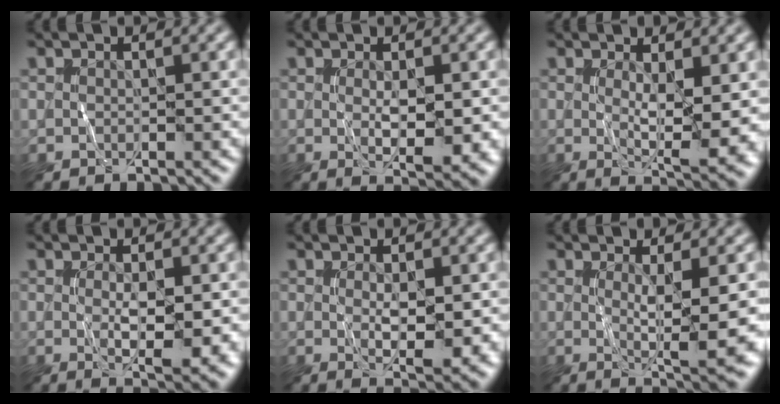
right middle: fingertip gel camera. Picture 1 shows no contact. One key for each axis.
{"total": 3.5, "fx": -0.1, "fy": 0.9, "fz": 3.4, "tx": -0.060, "ty": -0.009, "tz": 0.004}
{"total": 5.4, "fx": 0.2, "fy": 1.2, "fz": 5.2, "tx": -0.089, "ty": -0.017, "tz": 0.010}
{"total": 4.1, "fx": -0.3, "fy": 1.0, "fz": 4.0, "tx": -0.069, "ty": -0.010, "tz": 0.001}
{"total": 3.5, "fx": 0.1, "fy": 1.0, "fz": 3.4, "tx": -0.061, "ty": -0.009, "tz": 0.007}
{"total": 5.8, "fx": -0.4, "fy": 1.0, "fz": 5.7, "tx": -0.091, "ty": -0.010, "tz": -0.003}